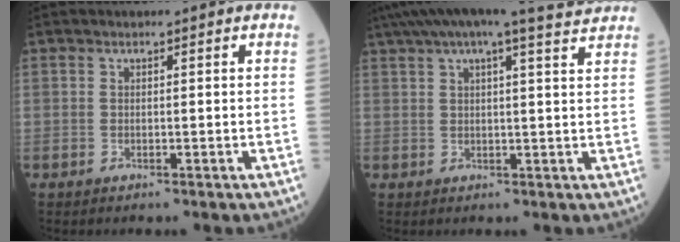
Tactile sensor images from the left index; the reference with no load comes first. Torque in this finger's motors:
{"motor_torque": [0.93, -1.22, 0.55, 0.13]}